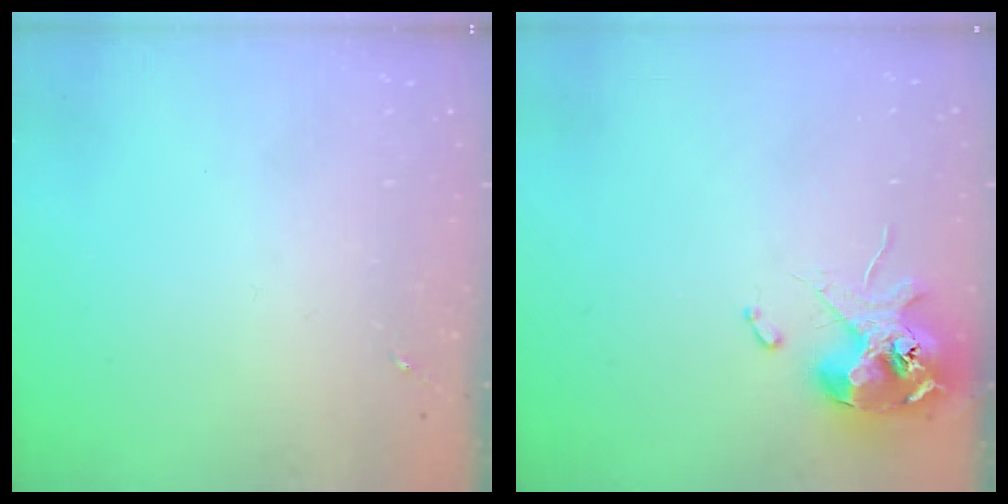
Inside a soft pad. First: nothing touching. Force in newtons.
{"total": 12.1, "press": 11.9, "slide": 1.8}